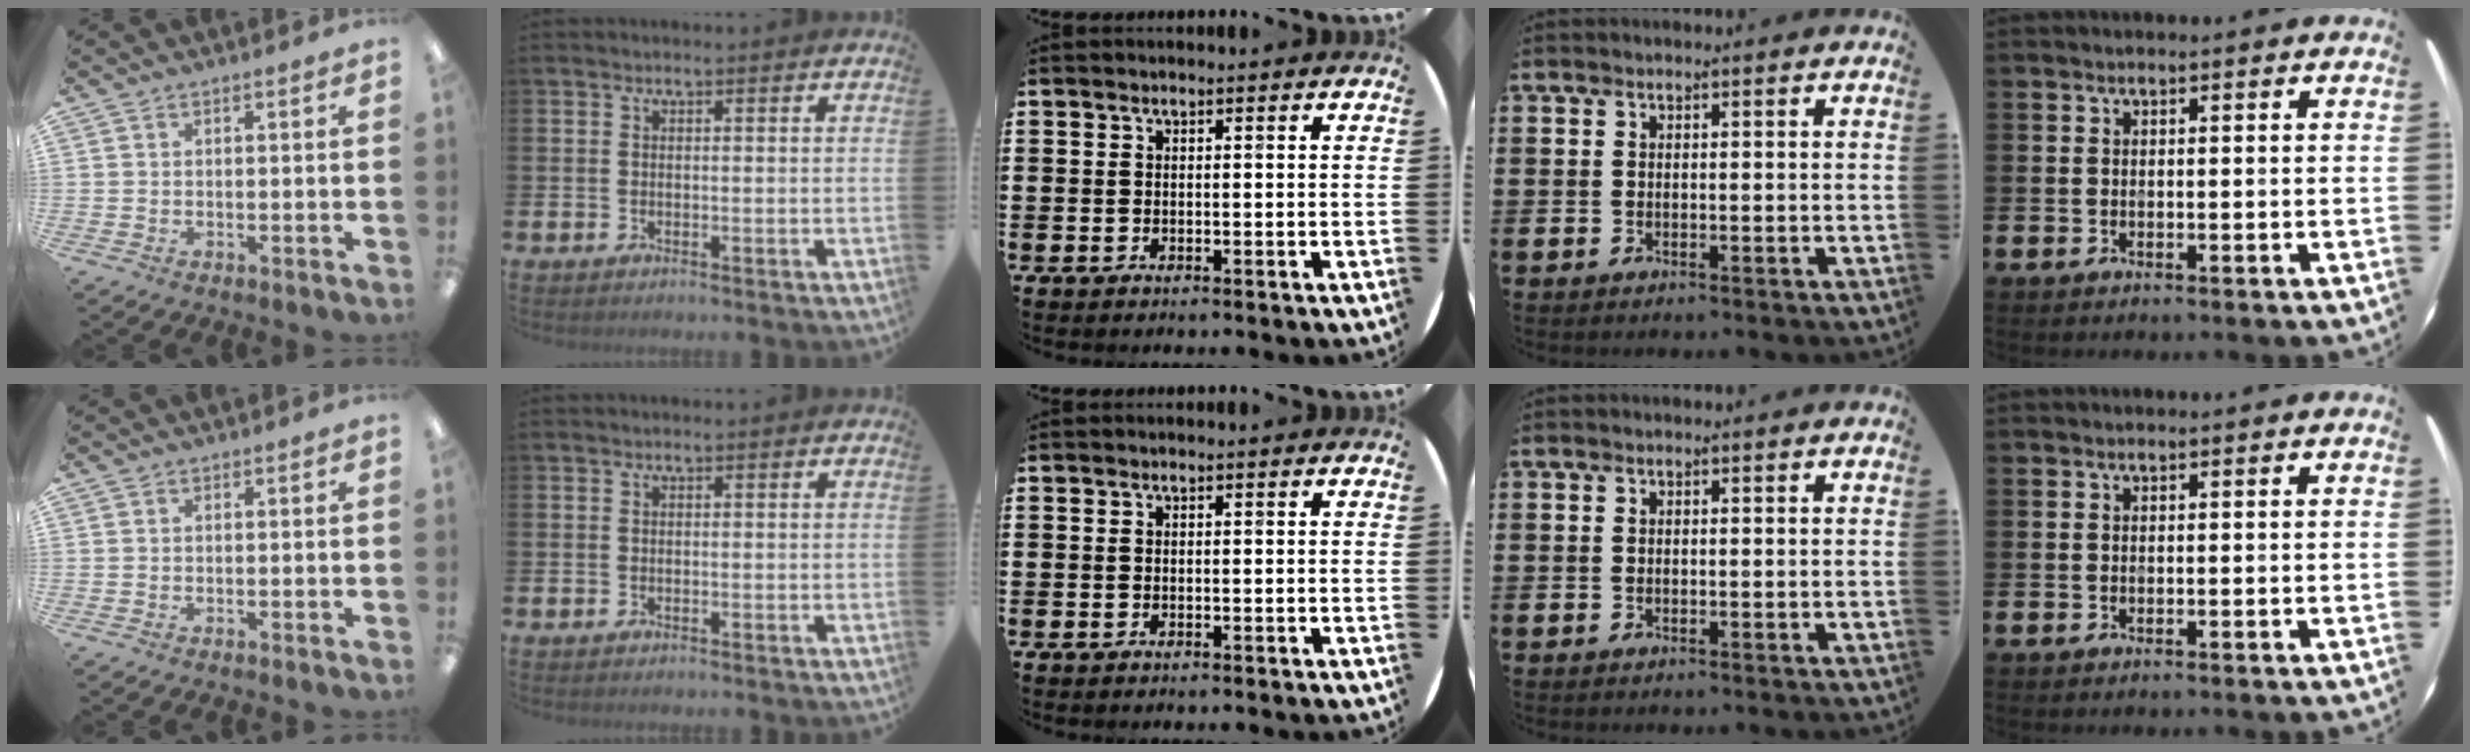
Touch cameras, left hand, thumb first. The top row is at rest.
{}